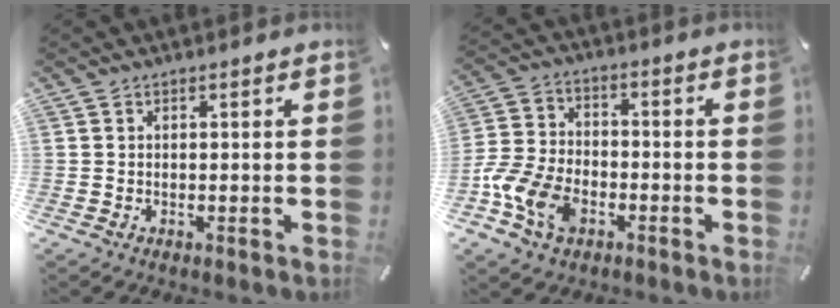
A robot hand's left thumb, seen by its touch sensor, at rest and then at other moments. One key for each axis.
{"total": 11.1, "fx": -5.3, "fy": 7.5, "fz": 6.2, "tx": -0.137, "ty": 0.025, "tz": -0.096}